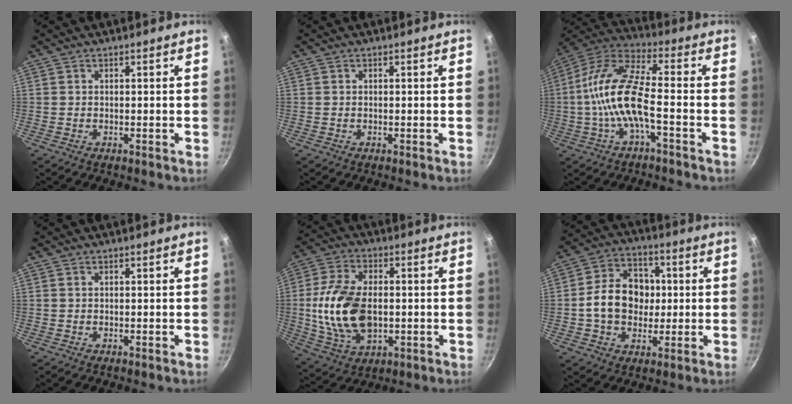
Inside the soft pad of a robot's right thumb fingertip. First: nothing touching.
{"total": 0.0}
{"total": 13.8, "force": [-3.0, 4.6, 12.7], "torque": [-0.257, 0.040, -0.073]}
{"total": 0.0}
{"total": 16.5, "force": [-0.6, 10.1, 13.0], "torque": [-0.241, 0.007, -0.007]}
{"total": 13.2, "force": [0.0, 10.4, 8.2], "torque": [-0.103, 0.020, -0.012]}